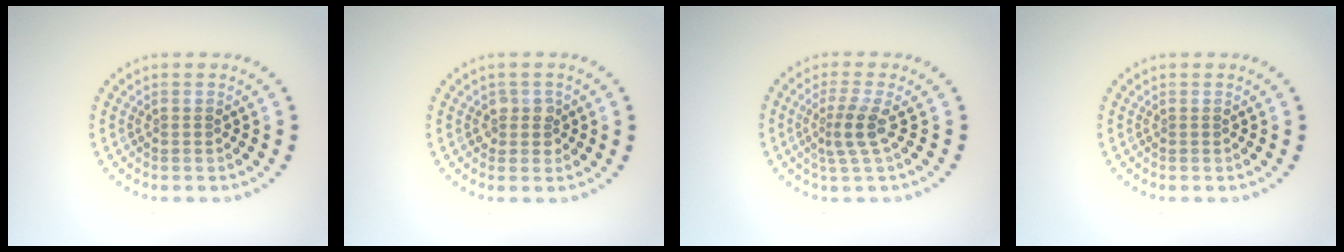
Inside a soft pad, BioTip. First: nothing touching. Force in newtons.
{"total": 1.5, "press": 1.4, "slide": 0.6}
{"total": 2.4, "press": 1.8, "slide": 1.6}
{"total": 0.0}